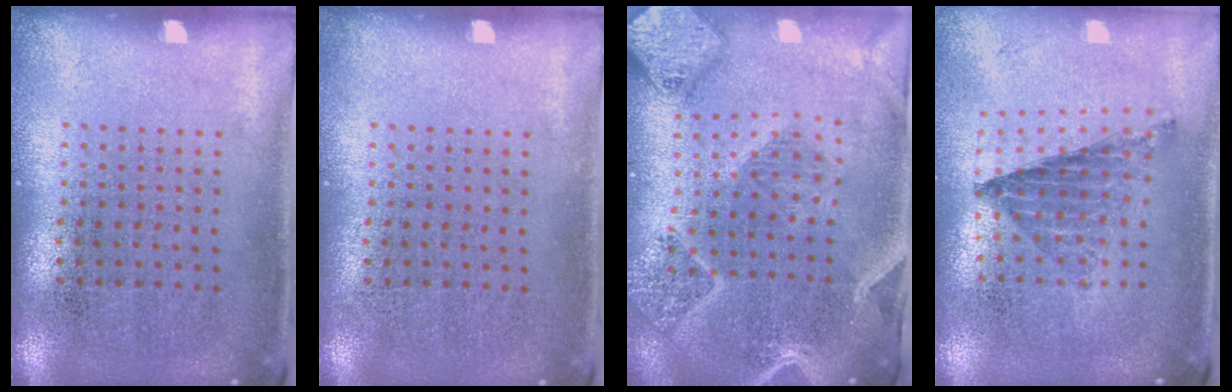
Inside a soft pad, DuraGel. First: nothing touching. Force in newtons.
{"total": 0.0}
{"total": 2.9, "press": 2.5, "slide": 1.5}
{"total": 0.8, "press": 0.8, "slide": 0.1}